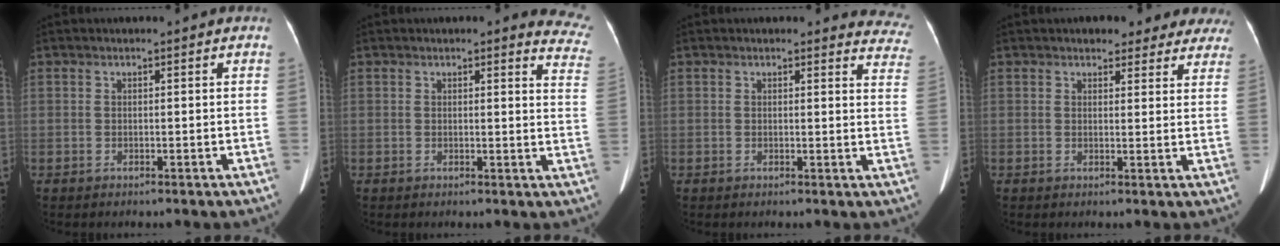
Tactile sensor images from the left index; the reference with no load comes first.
{"total": 8.1, "force": [7.5, 1.7, 2.5], "torque": [0.005, -0.038, 0.042]}
{"total": 7.8, "force": [7.5, 2.0, 0.3], "torque": [0.042, -0.042, 0.033]}
{"total": 9.3, "force": [8.0, 3.8, 2.7], "torque": [0.005, 0.005, 0.075]}